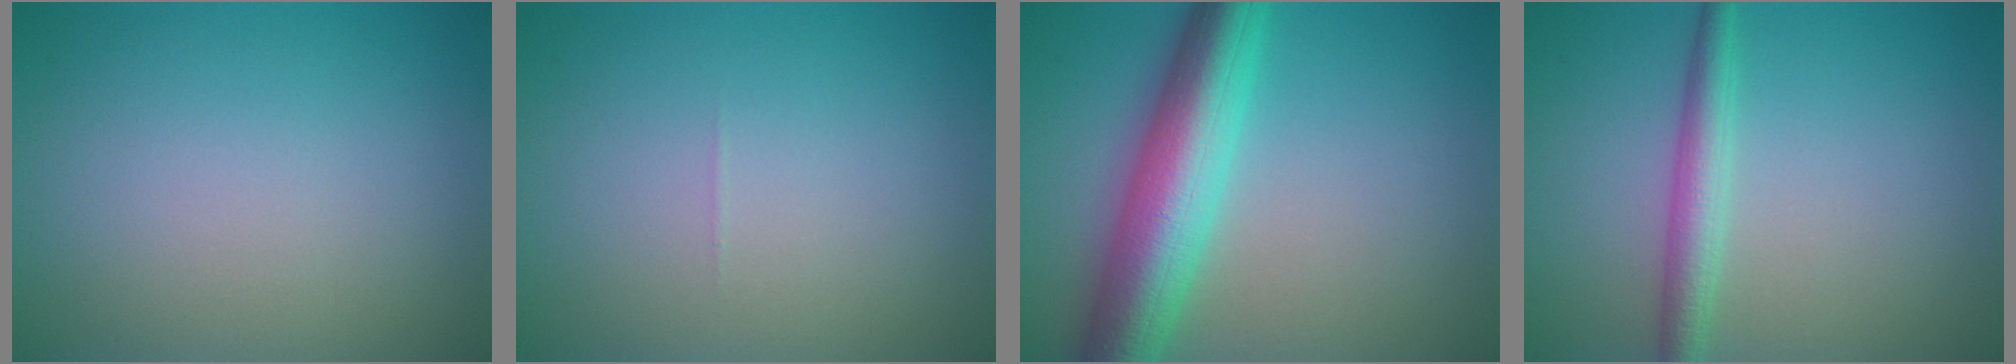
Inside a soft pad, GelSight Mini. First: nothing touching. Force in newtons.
{"total": 0.0}
{"total": 8.6, "press": 8.6, "slide": 0.2}
{"total": 2.8, "press": 2.8, "slide": 0.0}